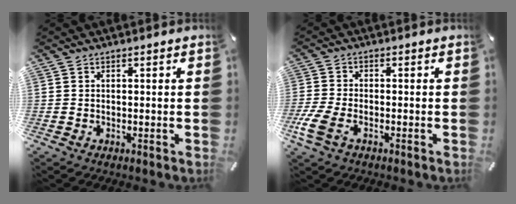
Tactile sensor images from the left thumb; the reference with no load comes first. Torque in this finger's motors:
{"motor_torque": [-0.29, 0.79, 0.23, -0.09, 0.10]}